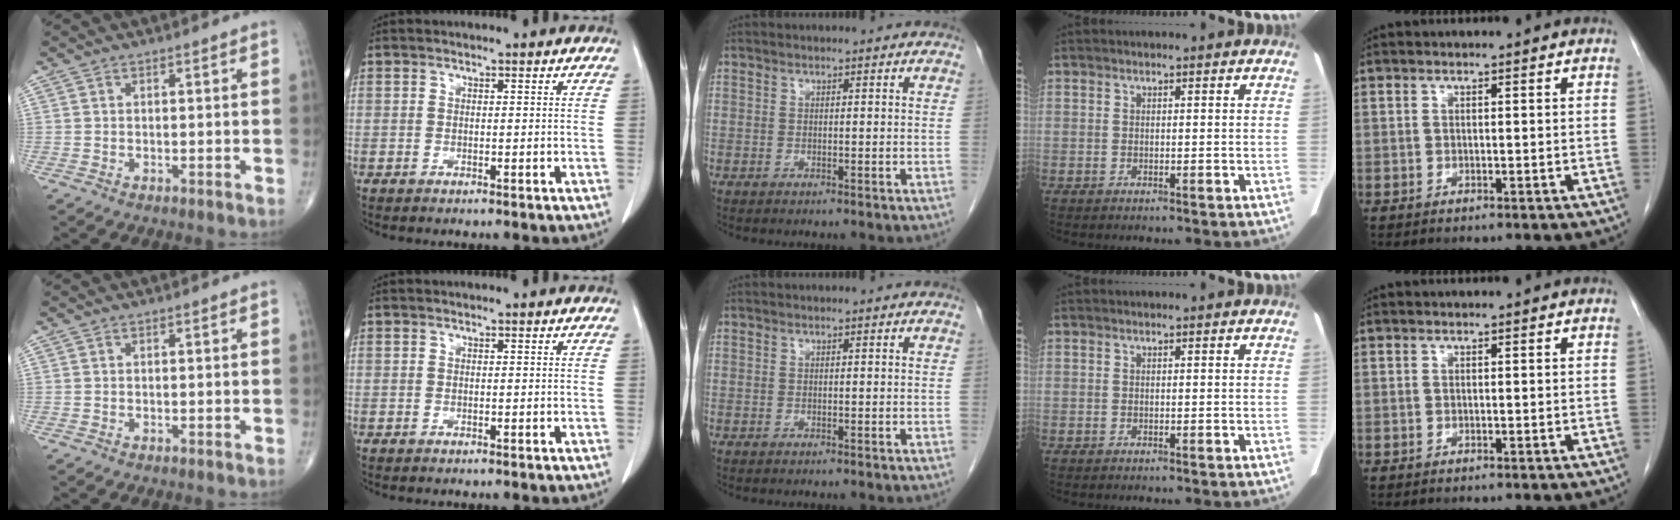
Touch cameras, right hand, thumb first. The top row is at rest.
{}